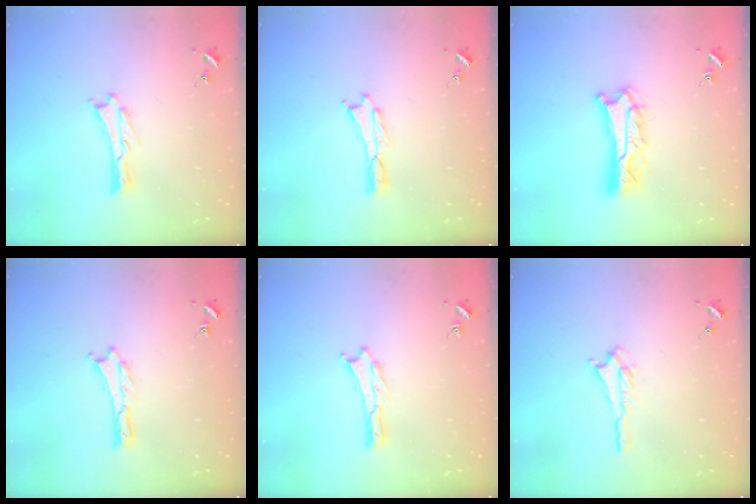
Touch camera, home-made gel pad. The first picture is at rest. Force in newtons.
{"total": 0.0}
{"total": 6.4, "press": 6.3, "slide": 0.6}
{"total": 0.0}
{"total": 0.0}
{"total": 1.3, "press": 1.3, "slide": 0.2}